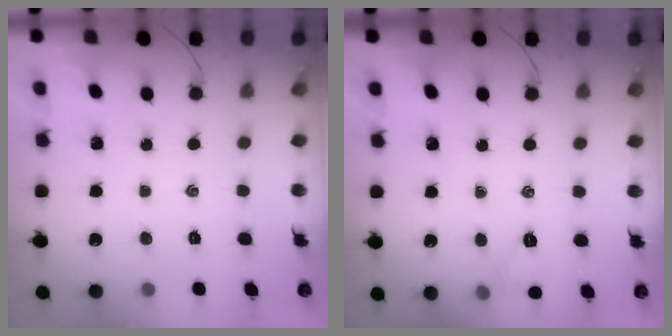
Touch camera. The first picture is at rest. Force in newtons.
{"total": 5.9, "press": 5.7, "slide": 1.3}